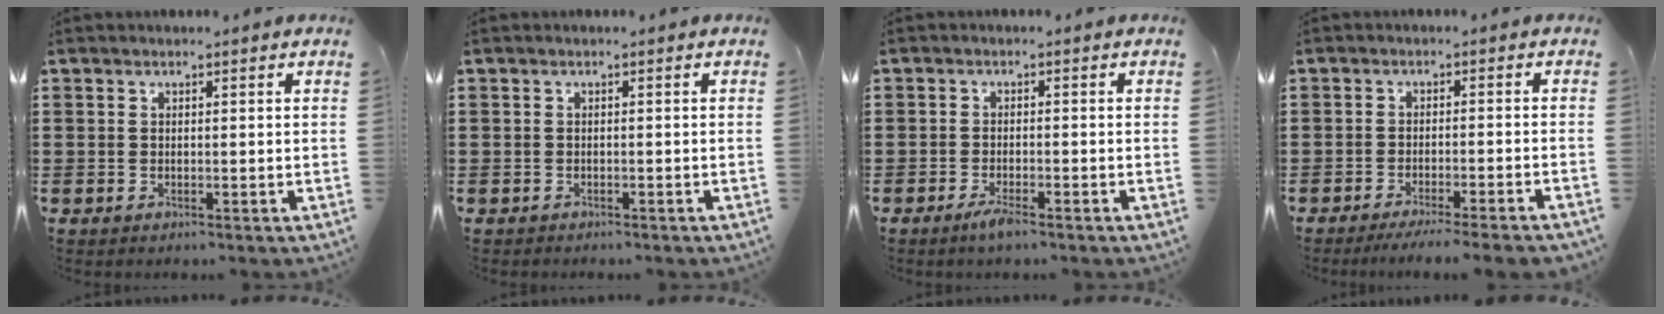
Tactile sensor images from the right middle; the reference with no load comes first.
{"total": 0.6, "force": [-0.5, 0.1, 0.0], "torque": [-0.001, 0.000, -0.012]}
{"total": 2.5, "force": [-1.7, 0.3, 1.8], "torque": [-0.037, -0.002, -0.033]}
{"total": 3.0, "force": [-2.6, -0.4, 1.4], "torque": [-0.022, 0.000, -0.052]}